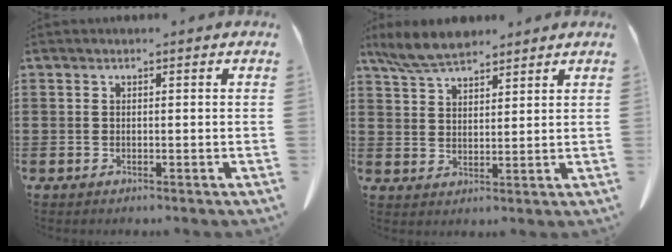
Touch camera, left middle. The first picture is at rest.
{"total": 6.2, "force": [5.4, 1.7, 2.7], "torque": [-0.070, -0.010, 0.103]}